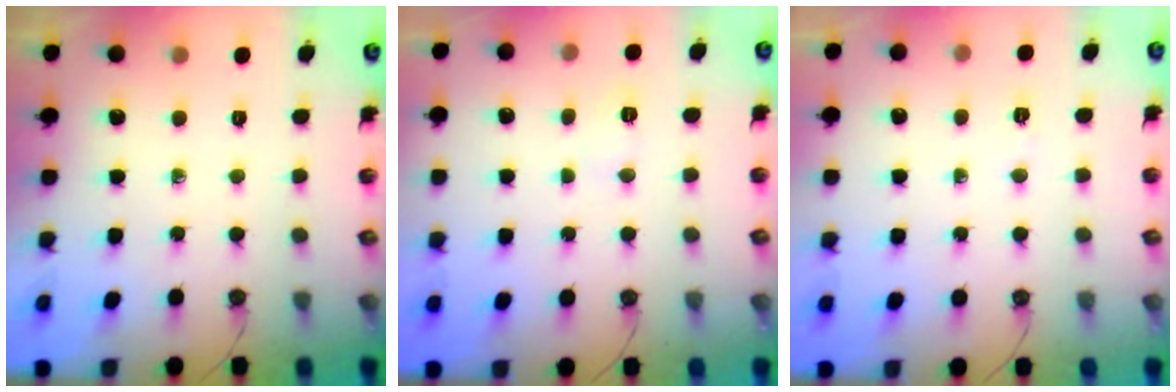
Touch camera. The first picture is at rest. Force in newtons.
{"total": 3.7, "press": 3.6, "slide": 1.0}
{"total": 3.6, "press": 3.6, "slide": 0.4}